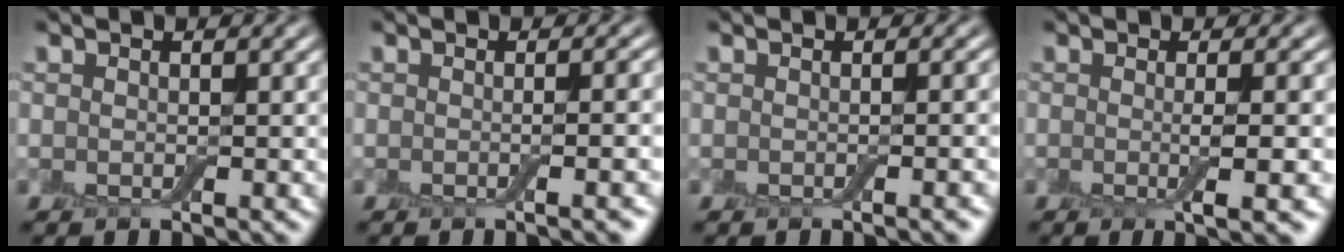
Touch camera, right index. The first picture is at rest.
{"total": 4.3, "force": [-0.5, 1.8, 3.8], "torque": [-0.013, 0.008, -0.007]}
{"total": 2.2, "force": [-0.4, 0.8, 2.0], "torque": [-0.007, 0.003, -0.002]}
{"total": 4.3, "force": [-0.5, 1.0, 4.2], "torque": [-0.055, -0.005, -0.007]}